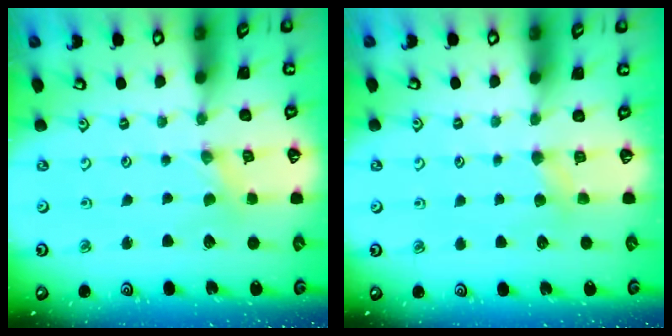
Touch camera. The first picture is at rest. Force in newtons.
{"total": 3.7, "press": 3.7, "slide": 0.6}